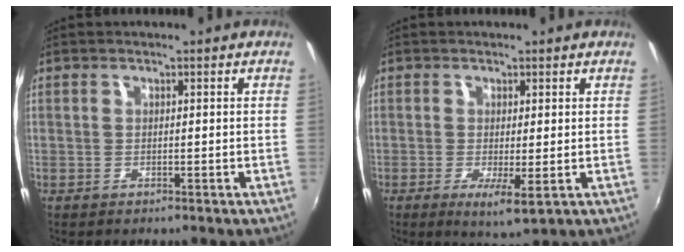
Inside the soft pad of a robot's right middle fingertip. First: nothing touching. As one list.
[{"total": 4.2, "force": [-0.9, 0.6, 4.1], "torque": [-0.075, -0.016, -0.011]}]